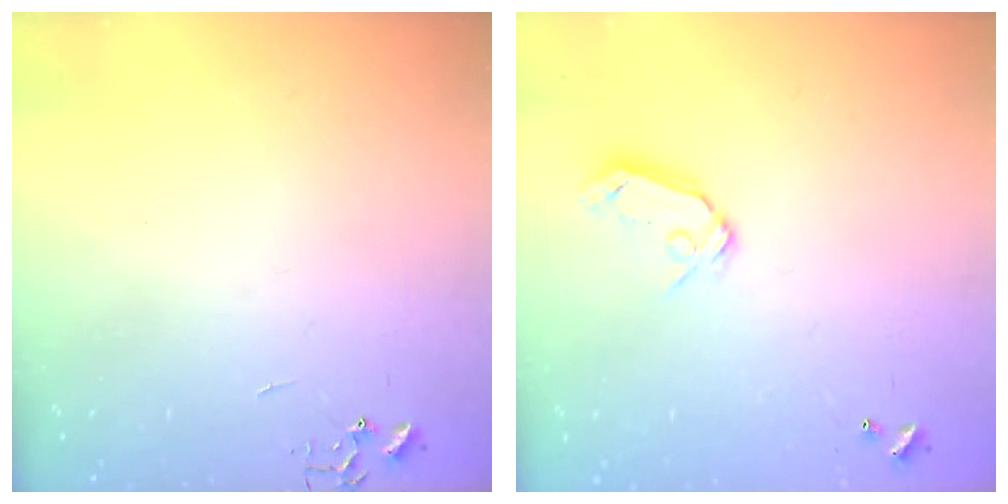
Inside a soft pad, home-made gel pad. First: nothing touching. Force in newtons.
{"total": 8.0, "press": 8.0, "slide": 1.0}